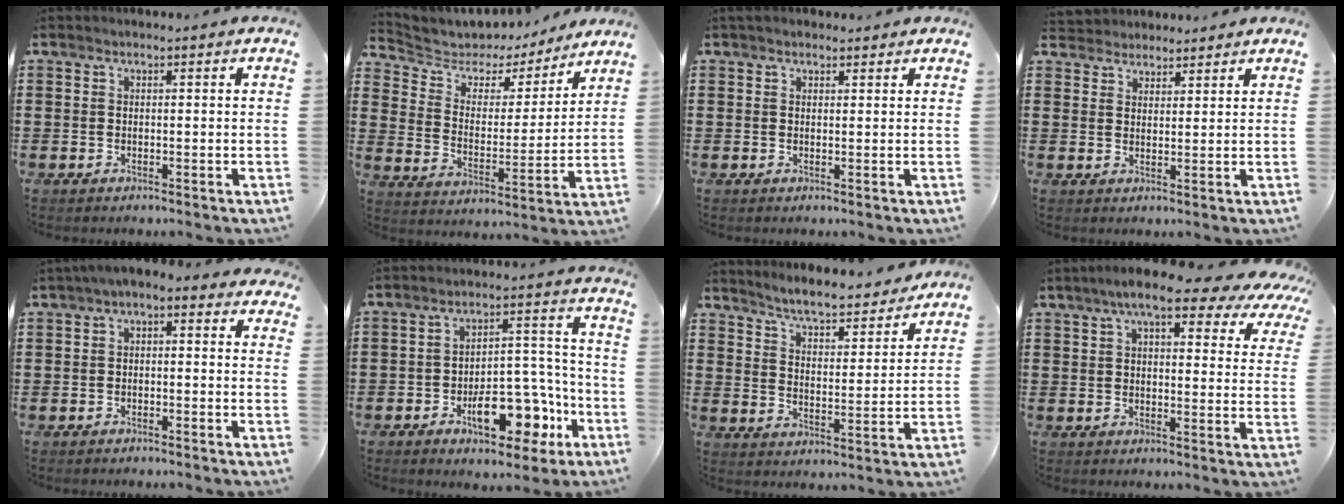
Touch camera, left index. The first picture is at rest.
{"total": 4.4, "force": [3.6, 2.5, 0.7], "torque": [-0.043, -0.027, 0.056]}
{"total": 1.4, "force": [1.1, 0.8, 0.3], "torque": [-0.009, 0.006, 0.023]}
{"total": 3.1, "force": [2.7, 1.3, -0.5], "torque": [-0.003, 0.000, 0.052]}
{"total": 1.8, "force": [-0.5, 0.9, 1.6], "torque": [-0.037, 0.004, -0.016]}
{"total": 12.1, "force": [-5.4, 6.1, 8.9], "torque": [-0.117, 0.017, -0.087]}
{"total": 5.5, "force": [5.4, -0.1, 1.4], "torque": [-0.053, -0.037, 0.089]}
{"total": 9.3, "force": [6.7, 2.5, 5.9], "torque": [-0.102, -0.022, 0.112]}